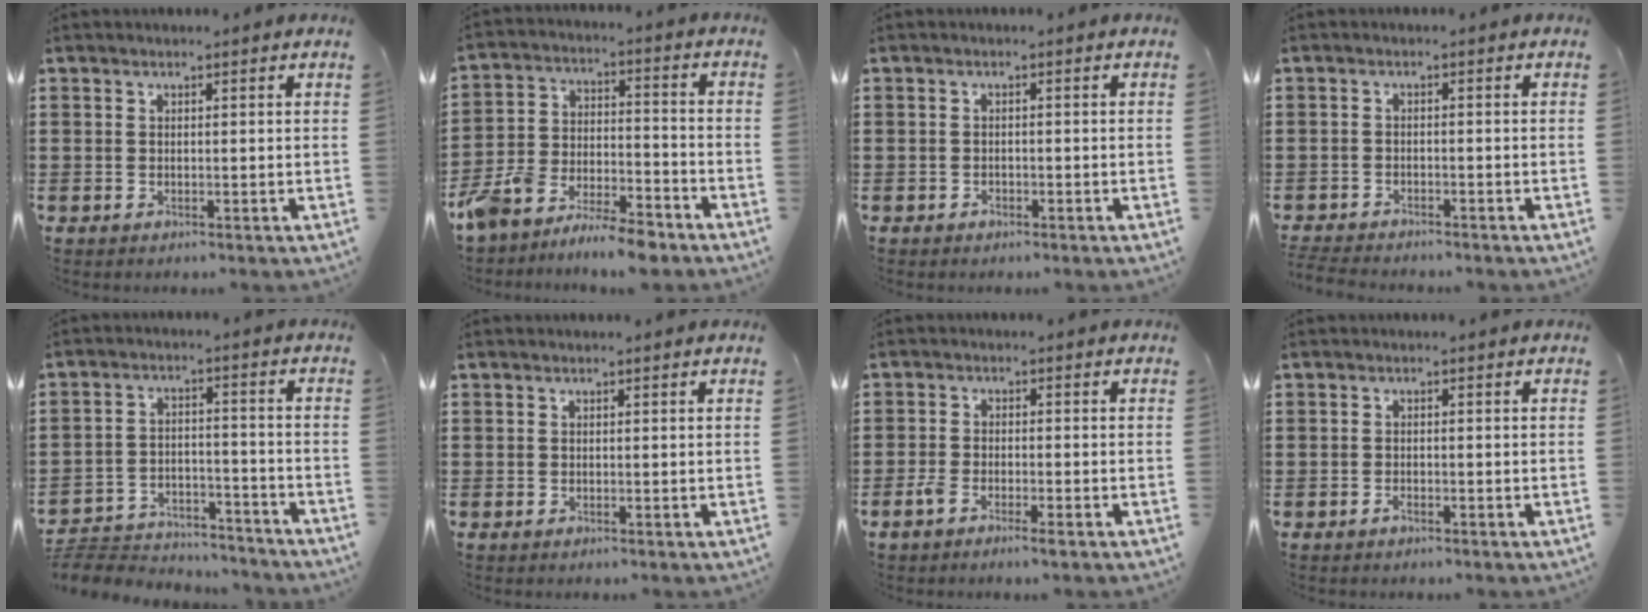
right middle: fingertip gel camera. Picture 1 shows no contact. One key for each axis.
{"total": 8.7, "fx": -8.5, "fy": 0.9, "fz": 1.6, "tx": -0.040, "ty": 0.016, "tz": -0.169}
{"total": 0.7, "fx": -0.5, "fy": 0.3, "fz": 0.3, "tx": -0.007, "ty": -0.002, "tz": -0.010}
{"total": 2.3, "fx": -2.3, "fy": 0.0, "fz": 0.1, "tx": -0.015, "ty": -0.009, "tz": -0.050}
{"total": 5.8, "fx": -5.7, "fy": 1.0, "fz": 0.8, "tx": -0.024, "ty": 0.007, "tz": -0.116}
{"total": 0.0}
{"total": 2.6, "fx": -1.8, "fy": 0.7, "fz": 1.7, "tx": -0.042, "ty": 0.000, "tz": -0.039}
{"total": 1.0, "fx": -0.8, "fy": 0.1, "fz": 0.5, "tx": -0.015, "ty": -0.006, "tz": -0.014}